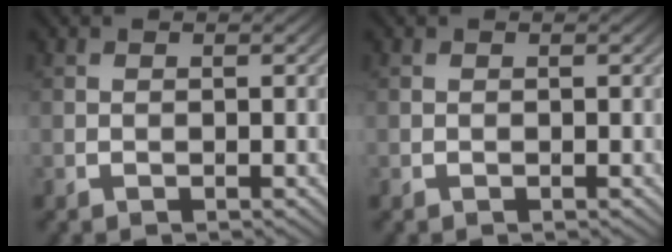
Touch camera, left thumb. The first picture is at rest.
{"total": 0.0}